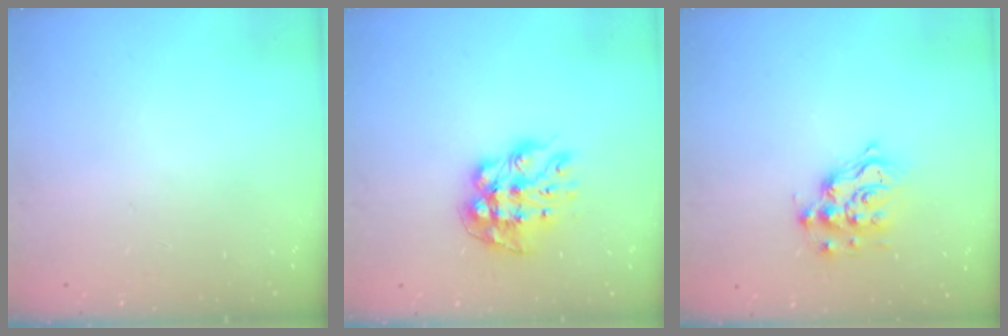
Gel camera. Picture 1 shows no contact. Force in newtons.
{"total": 10.5, "press": 10.5, "slide": 0.8}
{"total": 11.9, "press": 11.9, "slide": 0.8}